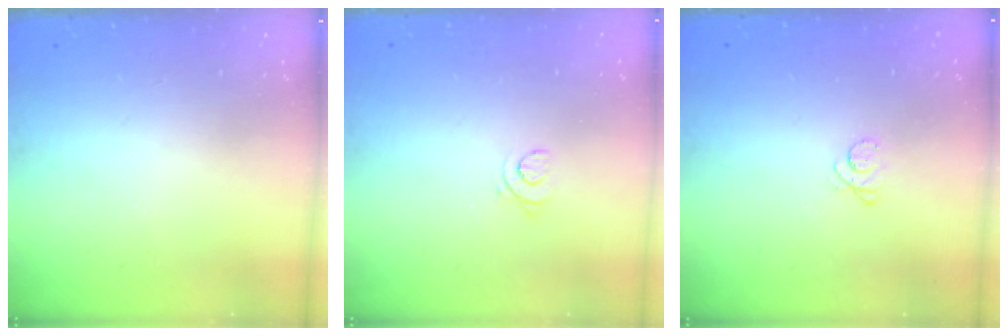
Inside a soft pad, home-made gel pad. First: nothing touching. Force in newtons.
{"total": 3.2, "press": 3.2, "slide": 0.2}
{"total": 2.6, "press": 2.5, "slide": 0.3}